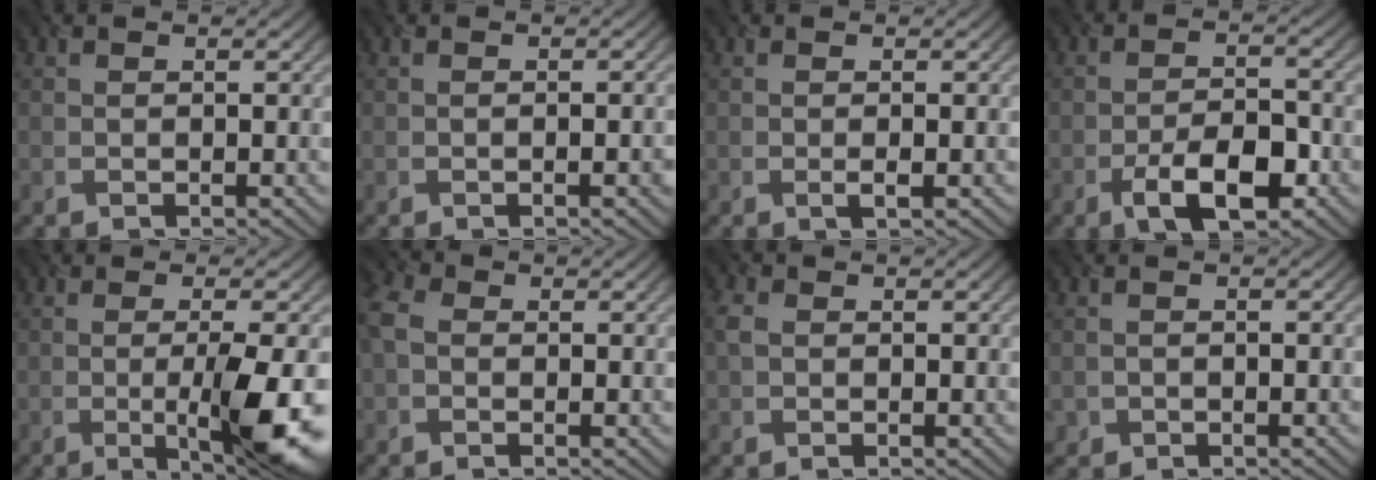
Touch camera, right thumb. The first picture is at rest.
{"total": 1.4, "force": [-0.4, 0.2, 1.3], "torque": [-0.020, 0.003, -0.006]}
{"total": 1.2, "force": [-0.2, 0.1, 1.2], "torque": [-0.023, -0.003, -0.004]}
{"total": 7.2, "force": [-3.6, 2.9, 5.6], "torque": [-0.096, 0.003, -0.066]}
{"total": 9.6, "force": [-2.5, 1.8, 9.1], "torque": [-0.143, -0.003, -0.040]}
{"total": 4.2, "force": [-0.3, 3.1, 2.7], "torque": [-0.085, 0.006, -0.016]}
{"total": 1.8, "force": [0.1, 1.4, 1.1], "torque": [-0.029, 0.005, -0.002]}
{"total": 0.9, "force": [-0.6, 0.7, 0.3], "torque": [-0.006, -0.003, -0.011]}